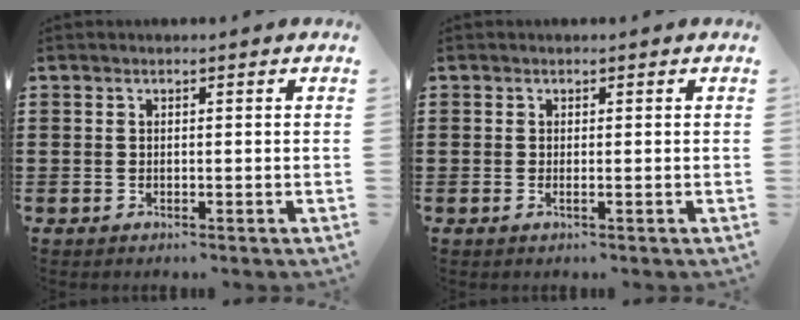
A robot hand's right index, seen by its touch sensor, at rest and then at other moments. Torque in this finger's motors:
{"motor_torque": [0.07, 0.13, 0.00, 0.01]}